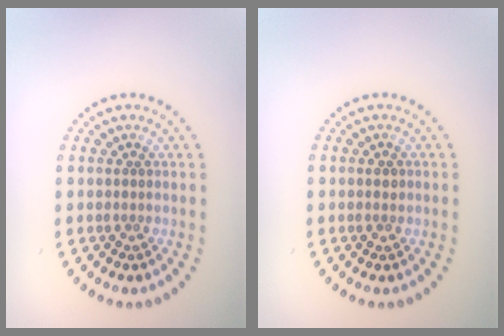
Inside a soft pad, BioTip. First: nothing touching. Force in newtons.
{"total": 1.2, "press": 1.2, "slide": 0.1}